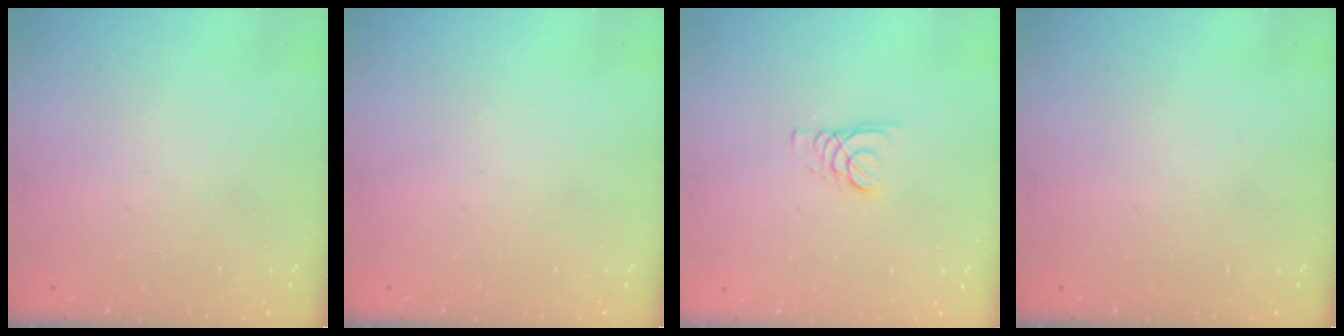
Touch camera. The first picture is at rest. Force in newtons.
{"total": 0.0}
{"total": 1.8, "press": 1.8, "slide": 0.2}
{"total": 0.0}